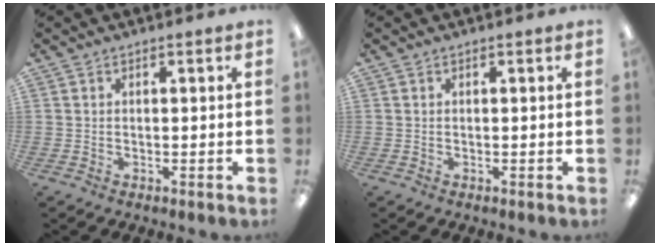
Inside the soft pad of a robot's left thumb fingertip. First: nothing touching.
{"total": 0.0}